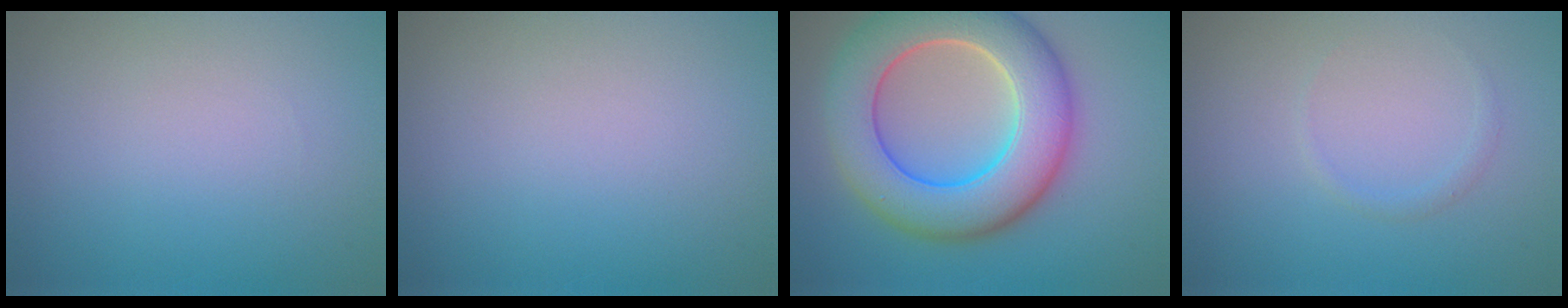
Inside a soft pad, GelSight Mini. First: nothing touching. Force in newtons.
{"total": 0.0}
{"total": 10.3, "press": 10.3, "slide": 0.9}
{"total": 0.7, "press": 0.7, "slide": 0.1}